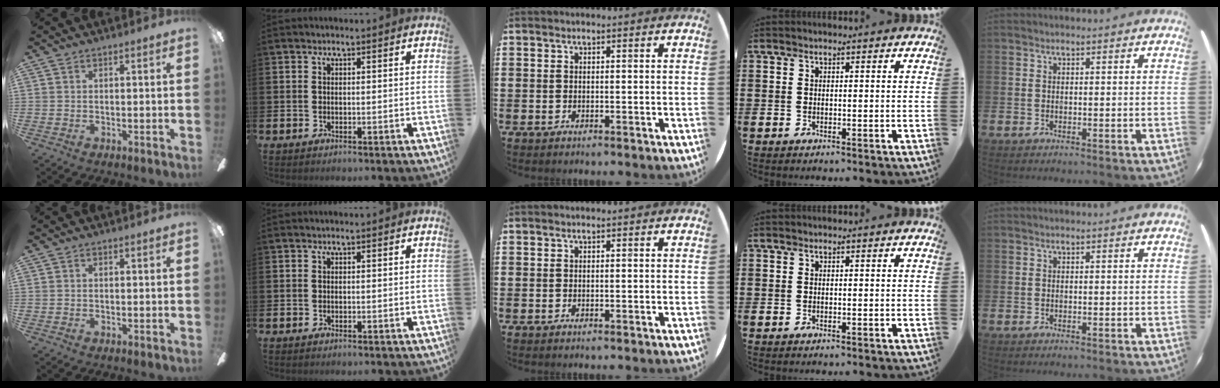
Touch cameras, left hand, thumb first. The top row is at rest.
{}